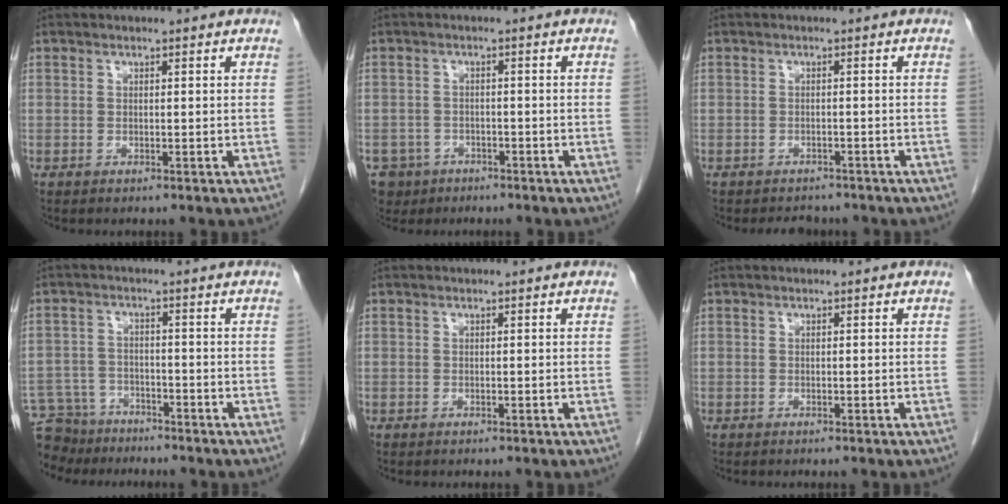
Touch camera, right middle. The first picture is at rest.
{"total": 5.7, "force": [-3.6, 4.4, 0.4], "torque": [-0.013, 0.006, -0.055]}
{"total": 3.2, "force": [-2.8, 1.4, 0.2], "torque": [-0.005, 0.000, -0.040]}
{"total": 9.2, "force": [-8.0, 4.4, 1.1], "torque": [-0.030, -0.002, -0.127]}
{"total": 0.0}
{"total": 0.0}